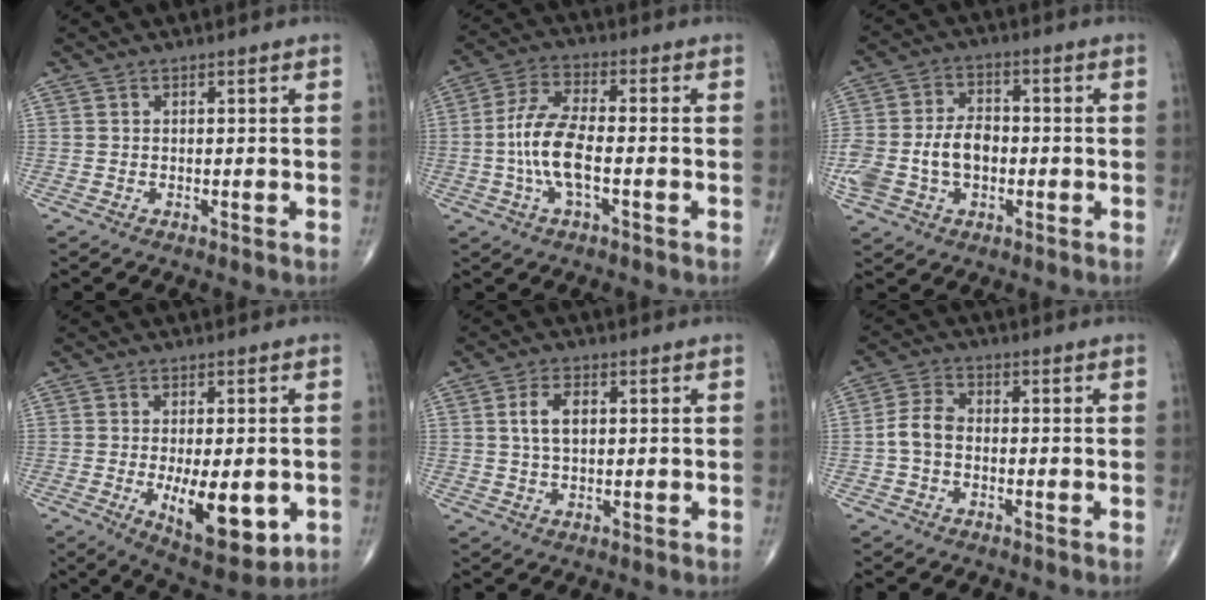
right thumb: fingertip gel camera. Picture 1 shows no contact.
{"total": 10.0, "force": [-1.9, 3.7, 9.0], "torque": [-0.198, 0.023, -0.040]}
{"total": 9.7, "force": [-1.8, 6.6, 6.9], "torque": [-0.139, 0.029, -0.034]}
{"total": 13.1, "force": [-2.9, 5.5, 11.5], "torque": [-0.155, -0.020, -0.029]}
{"total": 5.0, "force": [1.0, 2.8, 4.0], "torque": [-0.076, 0.003, 0.017]}
{"total": 4.8, "force": [-0.9, 3.3, 3.4], "torque": [-0.066, 0.017, -0.027]}